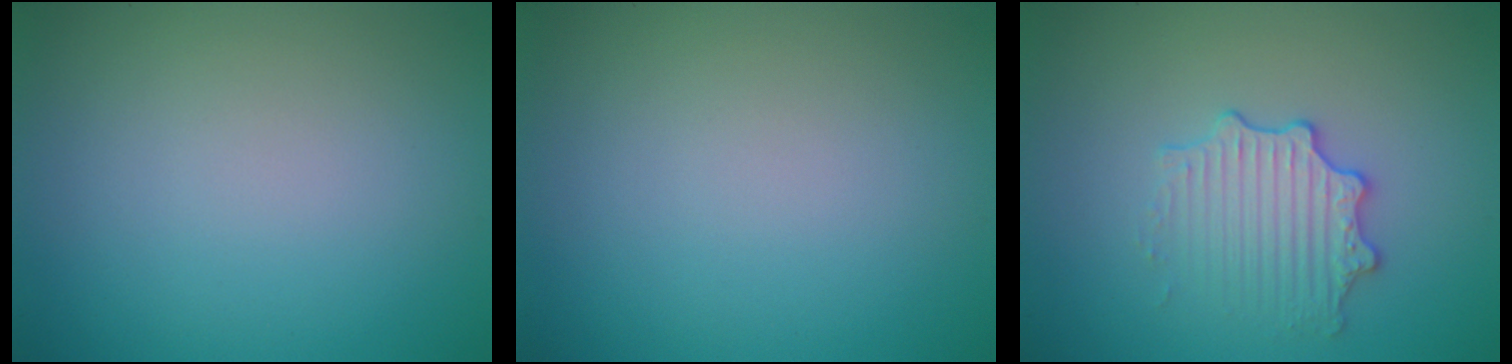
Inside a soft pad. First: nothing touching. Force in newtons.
{"total": 0.0}
{"total": 2.9, "press": 2.8, "slide": 0.7}